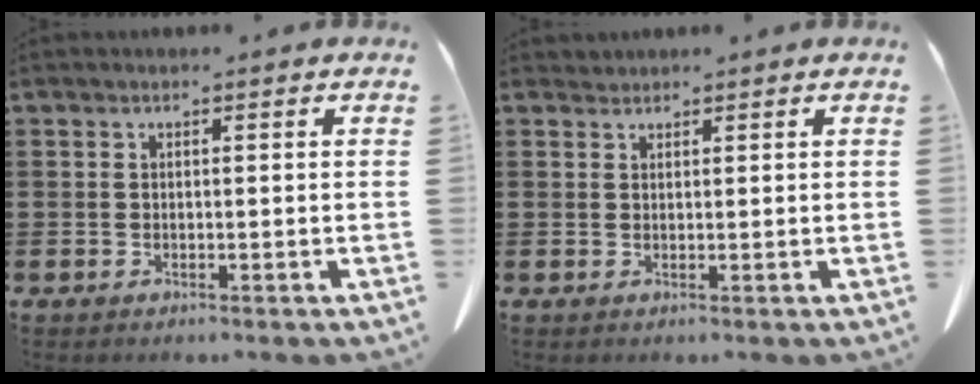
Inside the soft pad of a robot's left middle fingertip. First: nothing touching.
{"total": 0.9, "force": [0.9, 0.2, 0.0], "torque": [-0.002, 0.000, 0.018]}